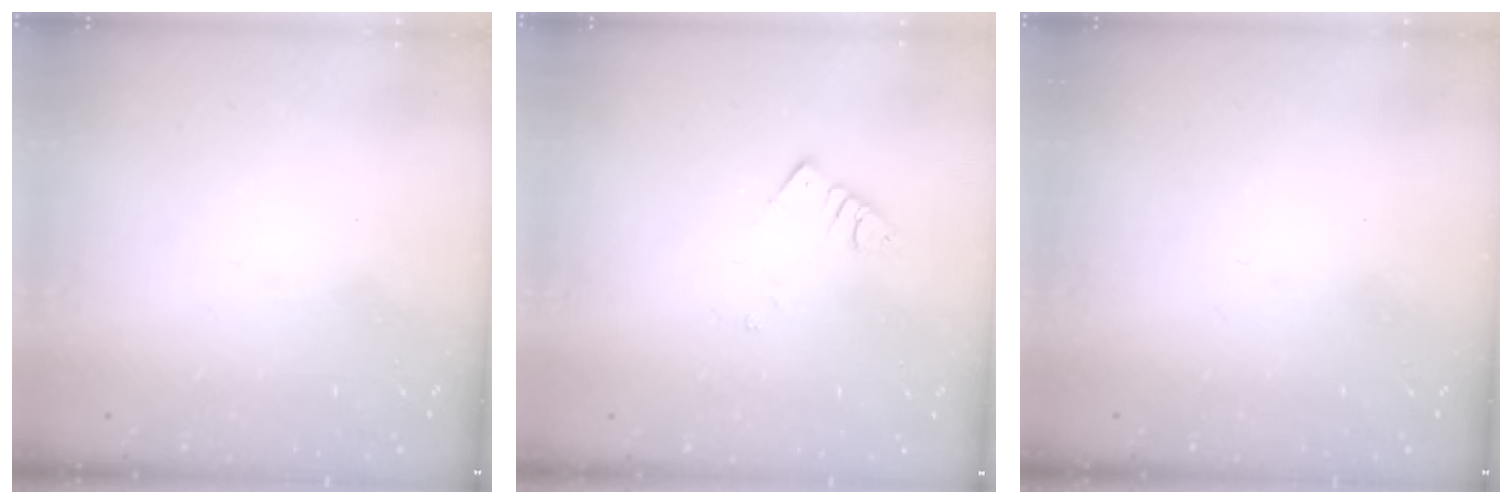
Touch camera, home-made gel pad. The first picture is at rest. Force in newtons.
{"total": 2.5, "press": 2.5, "slide": 0.3}
{"total": 0.0}